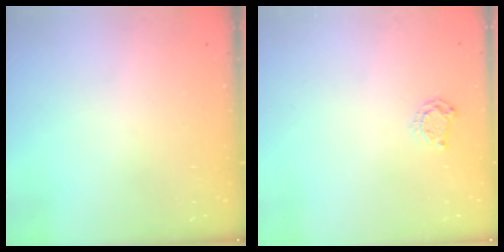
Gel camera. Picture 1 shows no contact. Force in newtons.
{"total": 4.2, "press": 4.2, "slide": 0.5}